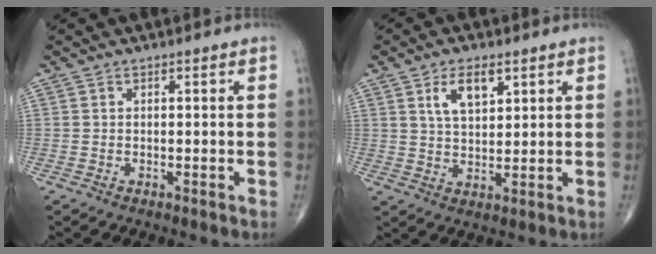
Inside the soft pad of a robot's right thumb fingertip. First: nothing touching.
{"total": 6.6, "force": [3.2, 3.2, 4.9], "torque": [-0.075, -0.016, 0.060]}